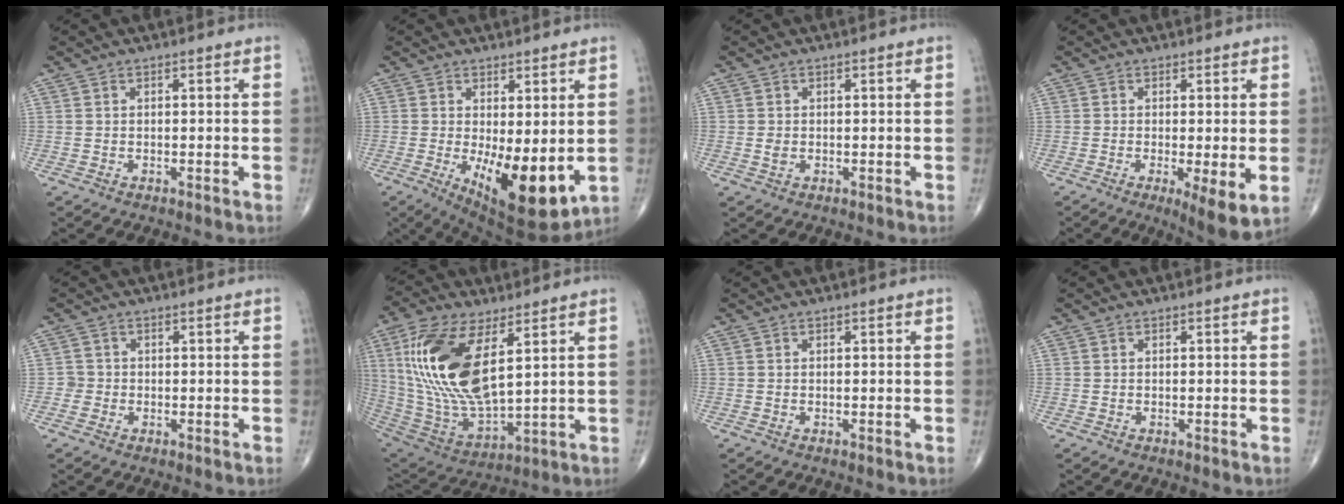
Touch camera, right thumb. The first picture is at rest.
{"total": 12.7, "force": [-1.7, 4.9, 11.6], "torque": [-0.169, -0.030, -0.008]}
{"total": 1.2, "force": [-0.1, 0.9, 0.7], "torque": [-0.012, 0.000, -0.001]}
{"total": 6.5, "force": [-1.4, 1.5, 6.2], "torque": [-0.099, -0.021, -0.023]}
{"total": 1.6, "force": [-0.5, 1.5, -0.1], "torque": [0.015, 0.008, -0.014]}
{"total": 22.0, "force": [6.6, 9.8, 18.5], "torque": [-0.379, -0.031, 0.132]}
{"total": 0.0}
{"total": 0.0}